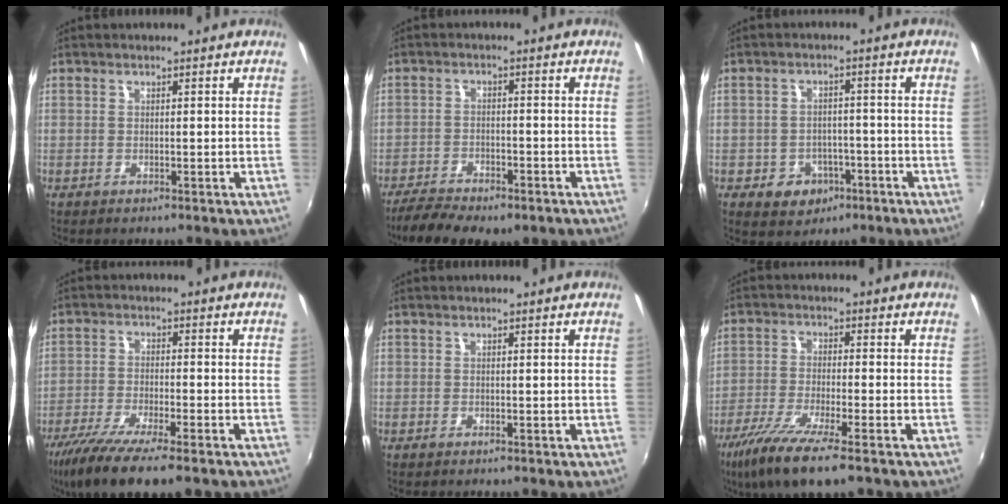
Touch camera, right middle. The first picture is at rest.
{"total": 10.4, "force": [-8.1, 3.3, 5.6], "torque": [-0.136, -0.029, -0.131]}
{"total": 6.5, "force": [-3.1, 5.2, 2.1], "torque": [-0.054, 0.013, -0.029]}
{"total": 13.5, "force": [-9.7, 2.4, 9.0], "torque": [-0.188, -0.047, -0.171]}
{"total": 0.0}
{"total": 12.1, "force": [-8.1, 1.8, 8.8], "torque": [-0.194, -0.041, -0.149]}